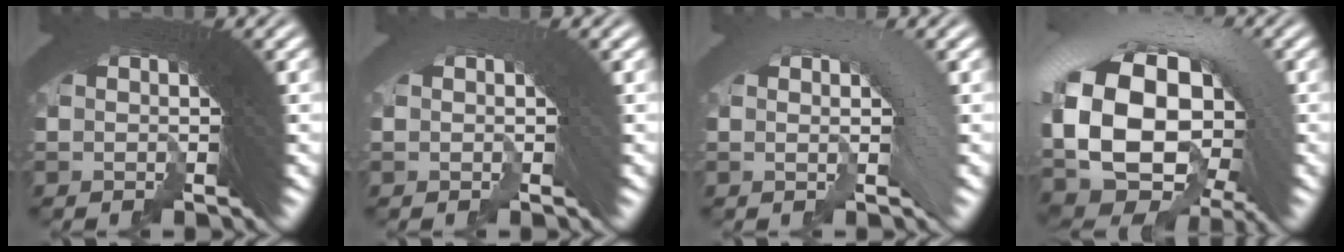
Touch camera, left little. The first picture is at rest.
{"total": 0.7, "force": [-0.7, -0.1, 0.0], "torque": [0.000, 0.003, -0.009]}
{"total": 2.0, "force": [0.1, 0.6, 1.9], "torque": [-0.018, 0.014, -0.005]}
{"total": 14.3, "force": [-0.7, 10.2, 10.0], "torque": [-0.206, -0.019, -0.018]}